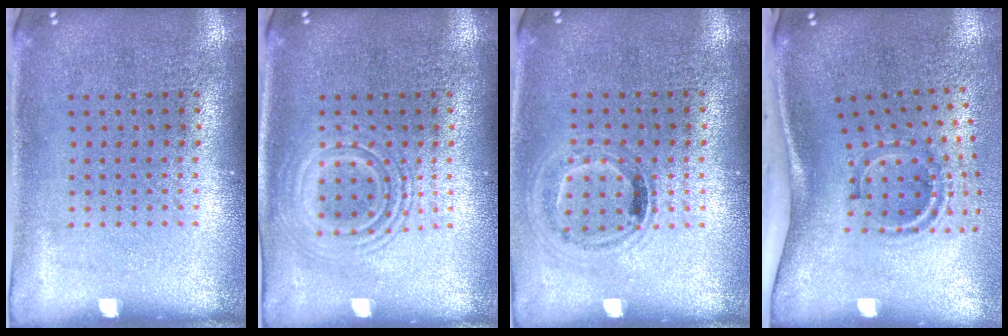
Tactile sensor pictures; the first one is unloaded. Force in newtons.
{"total": 2.6, "press": 2.6, "slide": 0.5}
{"total": 1.0, "press": 0.9, "slide": 0.4}
{"total": 1.9, "press": 1.2, "slide": 1.5}